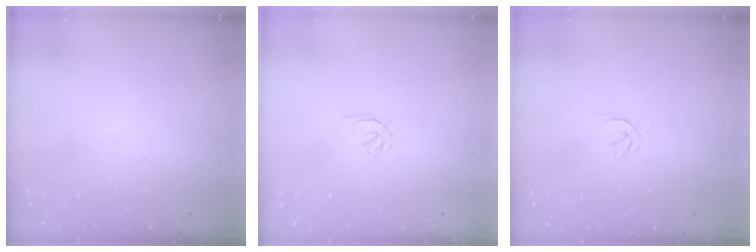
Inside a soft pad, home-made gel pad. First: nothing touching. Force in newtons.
{"total": 2.1, "press": 2.0, "slide": 0.5}
{"total": 1.5, "press": 1.4, "slide": 0.6}